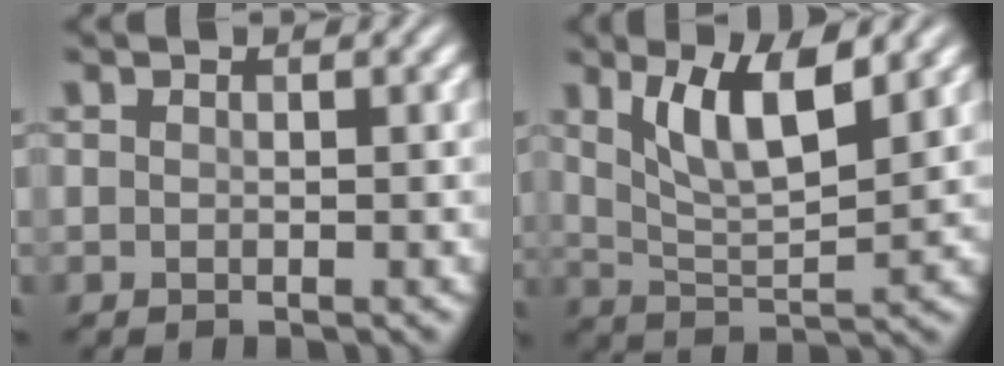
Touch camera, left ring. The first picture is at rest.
{"total": 6.2, "force": [3.0, 1.9, 5.1], "torque": [-0.098, -0.006, 0.055]}